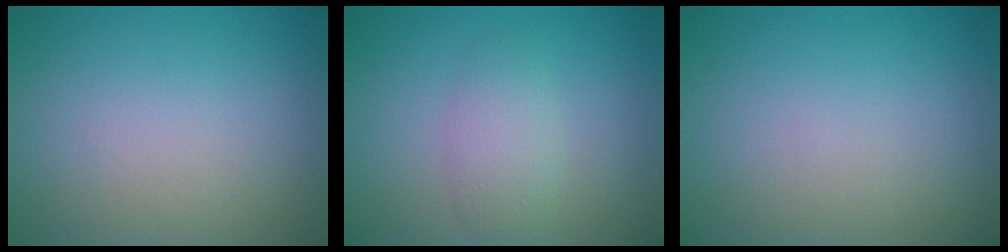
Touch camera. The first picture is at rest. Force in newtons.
{"total": 2.5, "press": 2.5, "slide": 0.0}
{"total": 0.0}